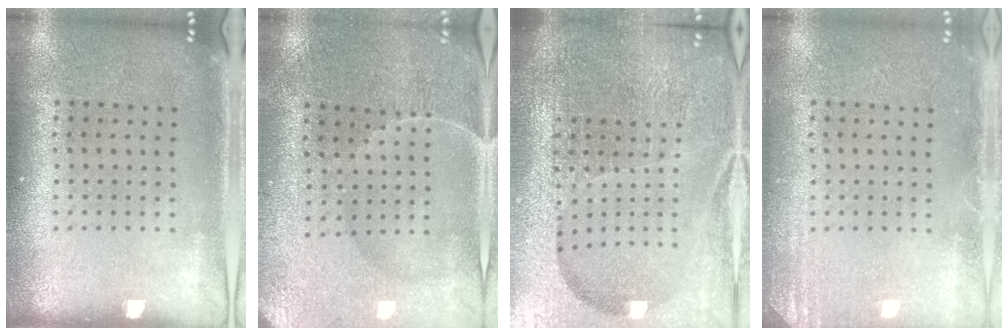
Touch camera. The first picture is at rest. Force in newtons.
{"total": 0.9, "press": 0.8, "slide": 0.3}
{"total": 6.6, "press": 5.8, "slide": 3.2}
{"total": 1.8, "press": 1.8, "slide": 0.2}